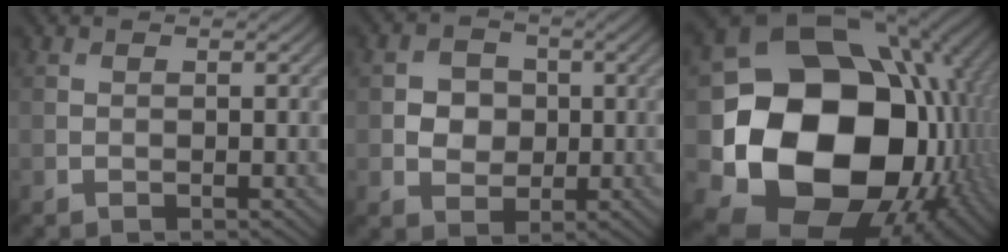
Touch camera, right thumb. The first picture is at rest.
{"total": 4.0, "force": [0.0, 3.6, 1.9], "torque": [-0.043, -0.002, -0.012]}
{"total": 20.0, "force": [-2.1, 15.7, 12.2], "torque": [-0.247, -0.058, -0.007]}